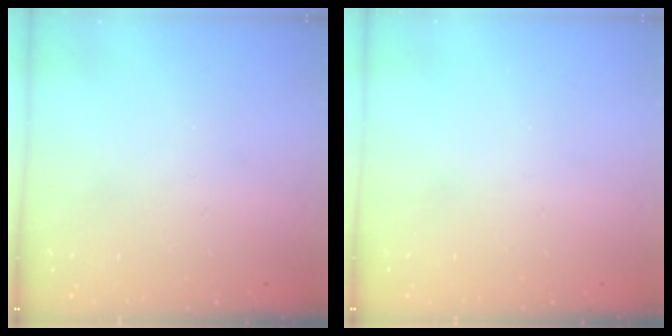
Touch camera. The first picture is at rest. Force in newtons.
{"total": 0.0}